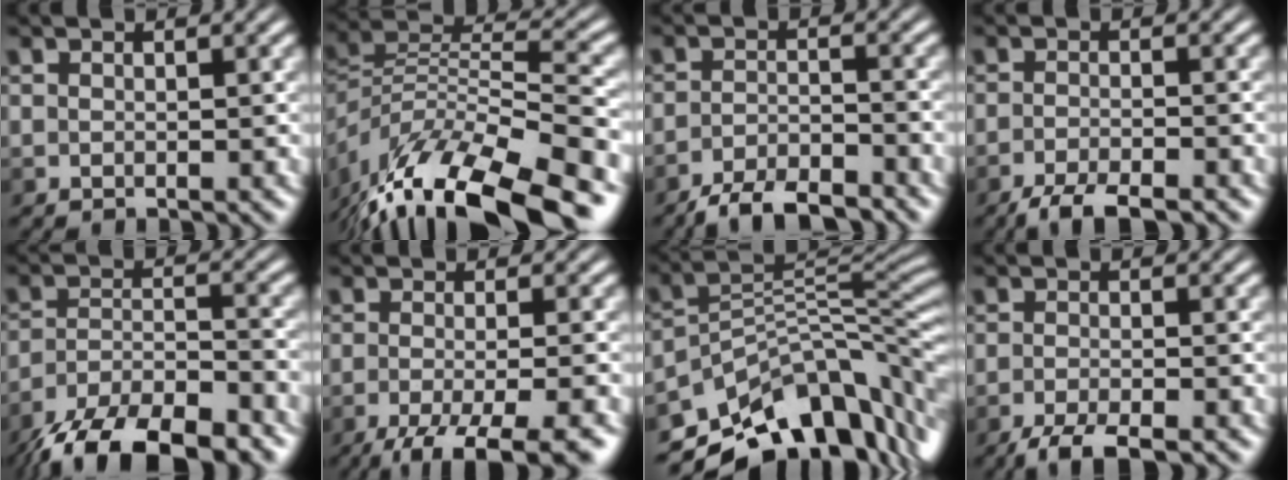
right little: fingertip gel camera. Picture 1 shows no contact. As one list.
[{"total": 12.5, "force": [-9.5, 3.8, 7.1], "torque": [-0.143, 0.012, -0.170]}, {"total": 4.9, "force": [-4.6, 0.4, 1.6], "torque": [-0.036, 0.001, -0.089]}, {"total": 4.2, "force": [-3.5, 0.5, 2.2], "torque": [-0.050, -0.001, -0.070]}, {"total": 9.8, "force": [-8.2, 2.5, 4.7], "torque": [-0.087, -0.006, -0.156]}, {"total": 7.9, "force": [-4.8, 1.8, 6.1], "torque": [-0.098, -0.012, -0.075]}, {"total": 12.3, "force": [-8.8, 5.4, 6.7], "torque": [-0.112, 0.013, -0.148]}, {"total": 4.4, "force": [-3.3, 0.9, 2.8], "torque": [-0.063, -0.003, -0.066]}]